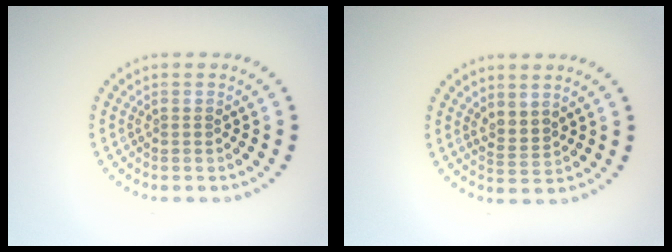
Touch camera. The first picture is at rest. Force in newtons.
{"total": 1.8, "press": 1.4, "slide": 1.1}